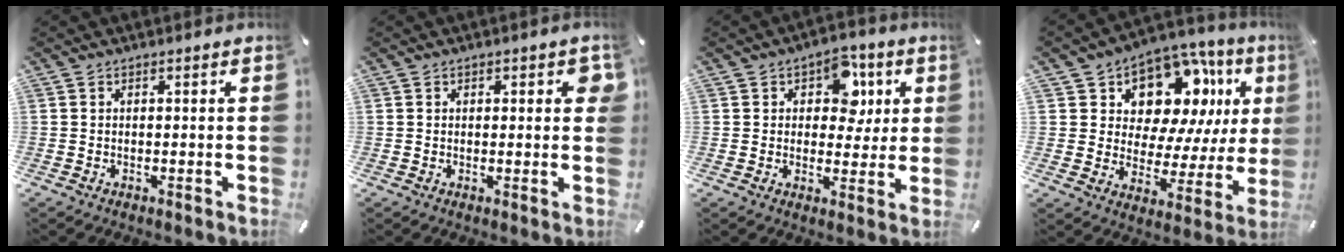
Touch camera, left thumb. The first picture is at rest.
{"total": 2.4, "force": [0.7, 1.3, 1.9], "torque": [-0.015, -0.002, 0.005]}
{"total": 9.8, "force": [3.2, 7.2, 5.8], "torque": [-0.067, -0.003, 0.050]}
{"total": 13.6, "force": [7.6, 9.2, 6.6], "torque": [-0.095, -0.063, 0.137]}